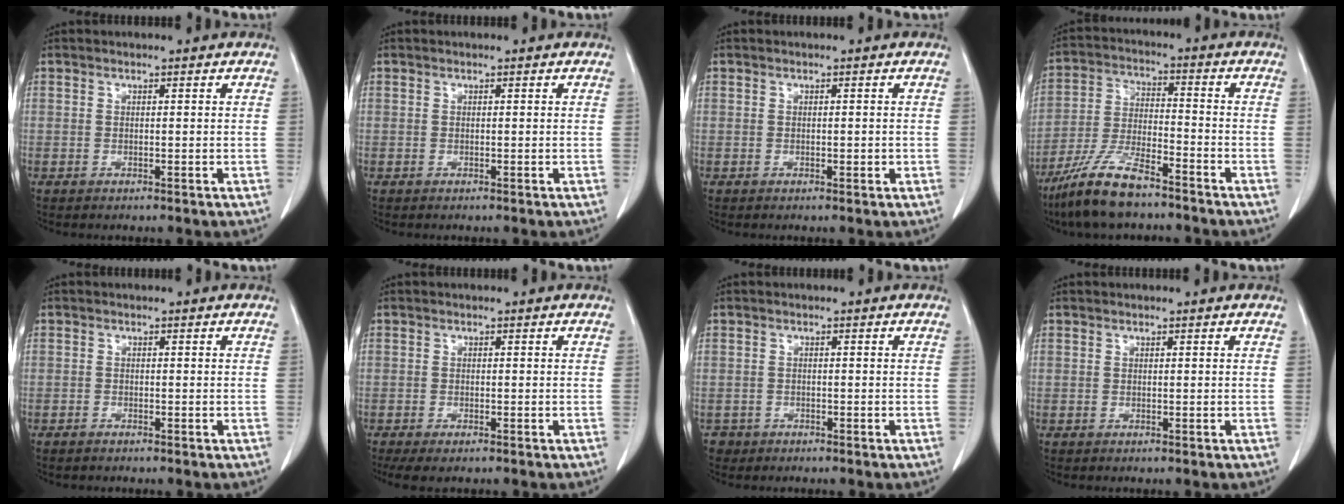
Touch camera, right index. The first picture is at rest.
{"total": 0.0}
{"total": 0.6, "force": [-0.3, 0.2, 0.5], "torque": [-0.006, 0.001, -0.003]}
{"total": 11.0, "force": [-8.5, 2.0, 6.7], "torque": [-0.143, -0.021, -0.160]}
{"total": 0.7, "force": [-0.6, 0.3, 0.1], "torque": [-0.005, 0.001, -0.009]}
{"total": 3.9, "force": [-3.0, 1.0, 2.3], "torque": [-0.036, -0.010, -0.044]}
{"total": 1.6, "force": [-1.0, 1.3, -0.4], "torque": [-0.003, 0.008, -0.018]}
{"total": 0.0}